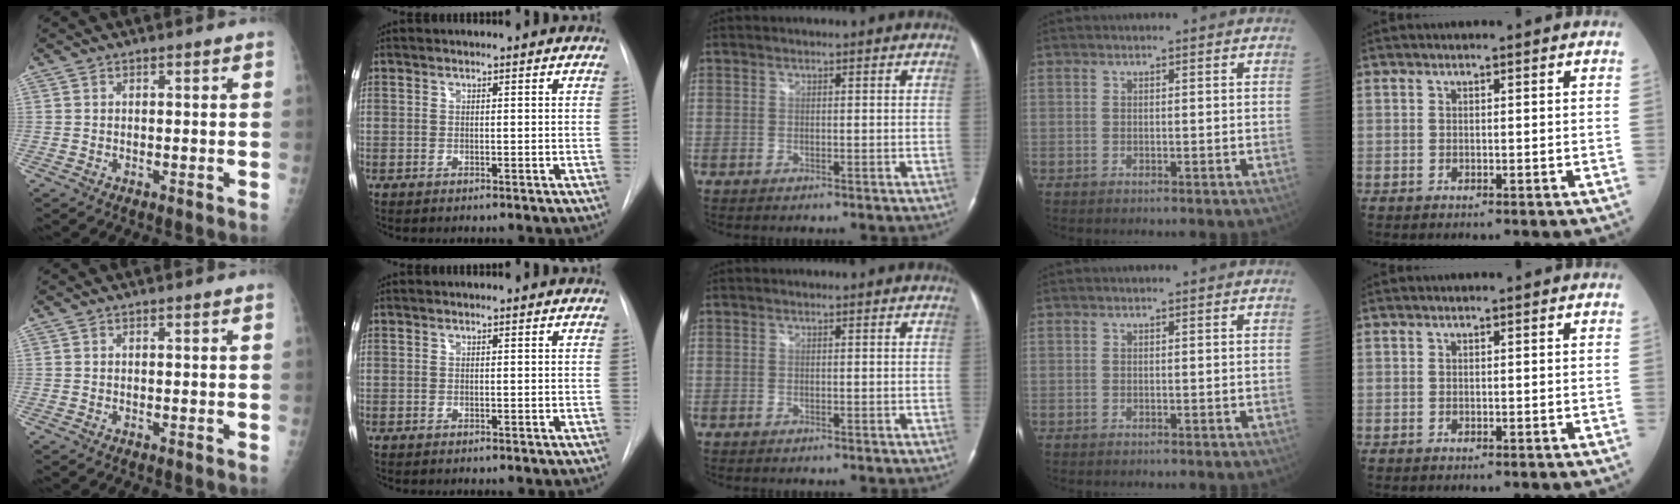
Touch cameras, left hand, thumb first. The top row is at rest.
{}